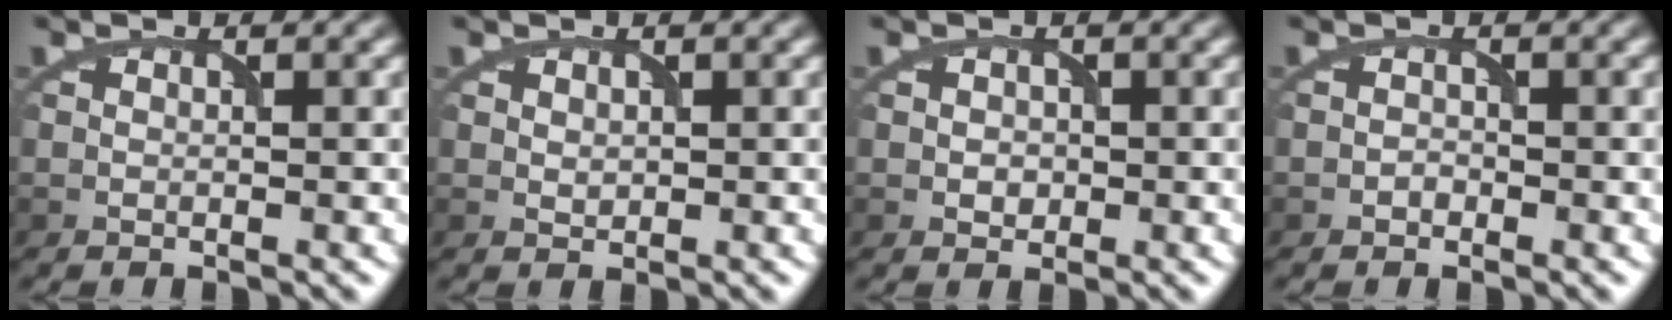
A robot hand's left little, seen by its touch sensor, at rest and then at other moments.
{"total": 0.8, "force": [0.2, 0.6, 0.4], "torque": [-0.009, -0.003, 0.009]}
{"total": 1.1, "force": [0.0, 1.0, 0.5], "torque": [-0.009, -0.002, -0.001]}
{"total": 0.7, "force": [-0.4, 0.5, 0.2], "torque": [-0.003, -0.001, -0.009]}